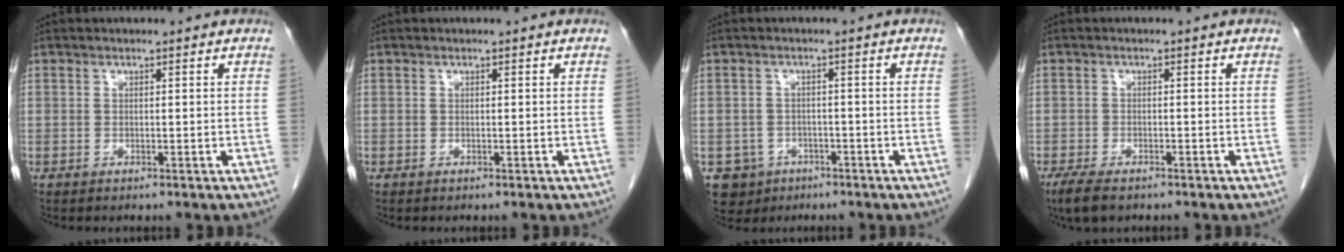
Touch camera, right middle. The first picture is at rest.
{"total": 0.0}
{"total": 4.6, "force": [-2.4, 3.9, 0.4], "torque": [-0.007, 0.008, -0.034]}
{"total": 4.4, "force": [-3.2, 1.5, 2.6], "torque": [-0.056, -0.011, -0.050]}